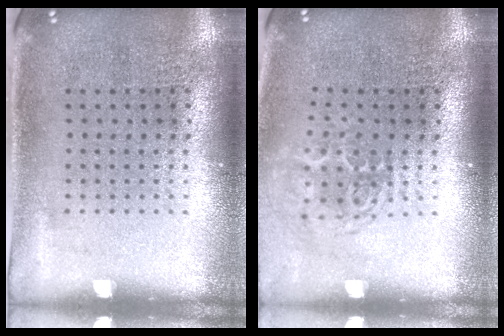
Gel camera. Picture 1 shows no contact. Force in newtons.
{"total": 1.8, "press": 1.2, "slide": 1.3}